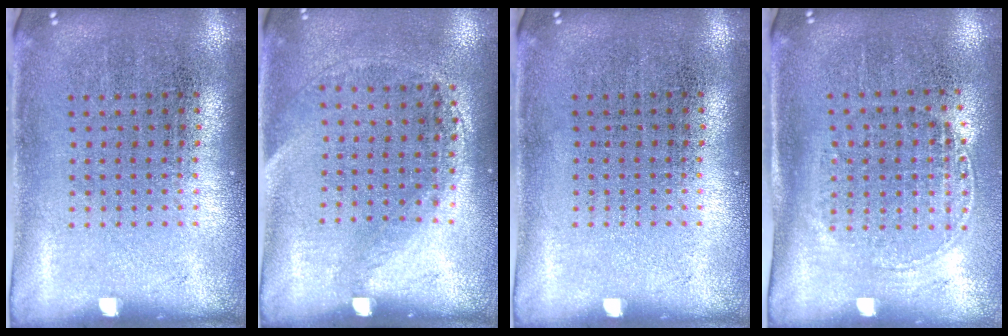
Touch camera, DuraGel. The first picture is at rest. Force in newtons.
{"total": 1.4, "press": 1.0, "slide": 1.0}
{"total": 0.0}
{"total": 1.5, "press": 1.2, "slide": 0.8}